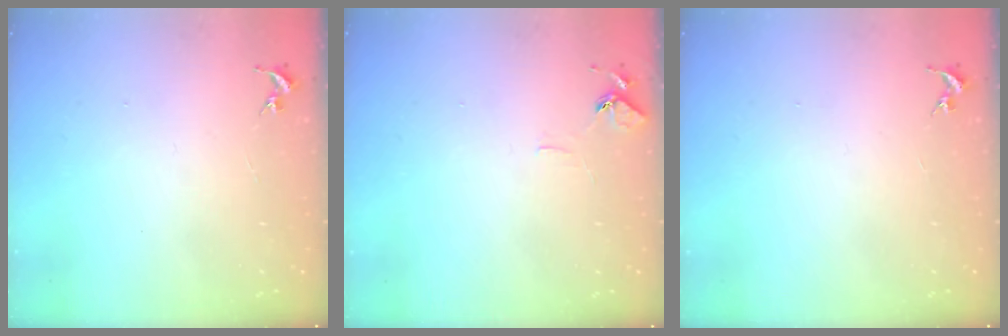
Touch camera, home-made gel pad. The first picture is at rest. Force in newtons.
{"total": 6.7, "press": 6.6, "slide": 0.8}
{"total": 0.0}